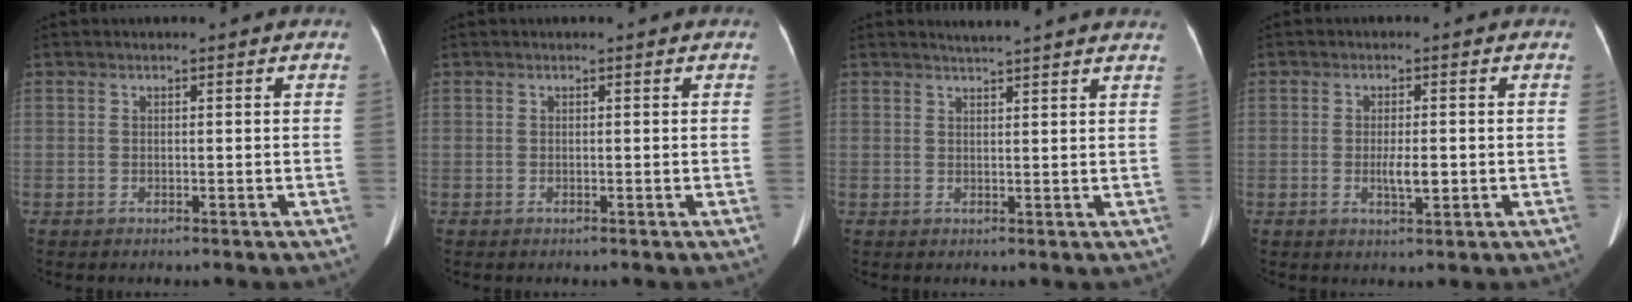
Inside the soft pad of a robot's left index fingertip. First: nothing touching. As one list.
[{"total": 0.0}, {"total": 6.9, "force": [6.5, -0.5, 2.2], "torque": [-0.033, 0.013, 0.069]}, {"total": 3.2, "force": [-0.6, 0.8, 3.1], "torque": [-0.058, -0.002, -0.007]}]